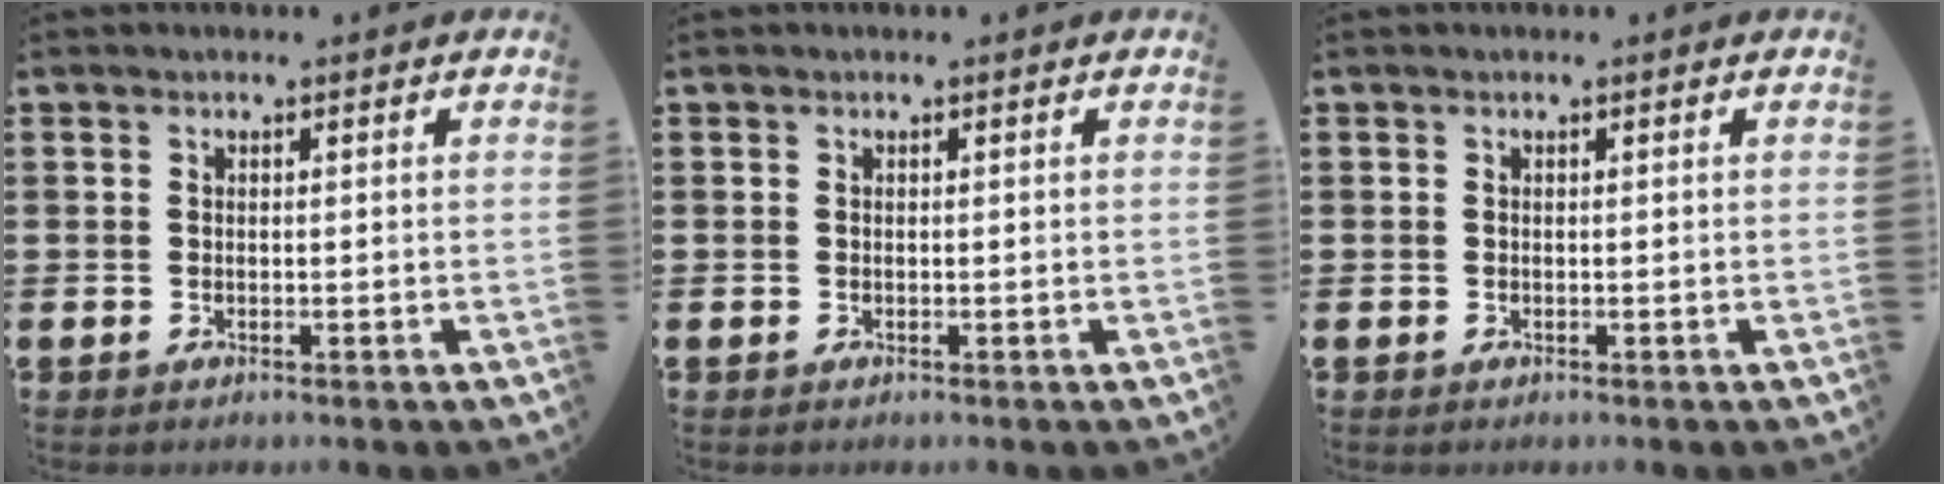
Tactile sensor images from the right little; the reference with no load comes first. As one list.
[{"total": 0.0}, {"total": 0.0}]